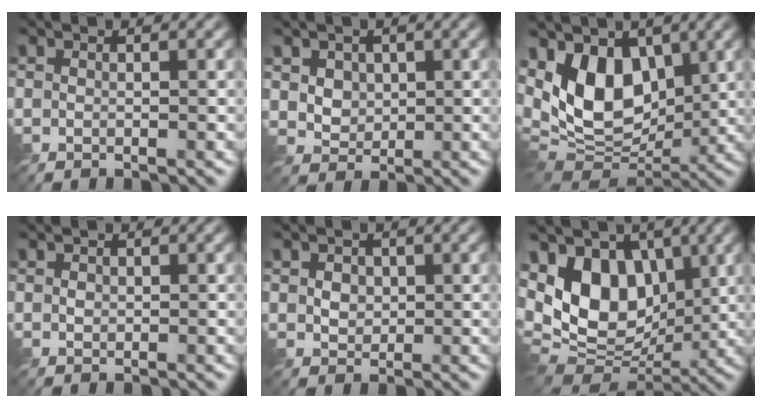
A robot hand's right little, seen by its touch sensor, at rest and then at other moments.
{"total": 3.4, "force": [1.3, 2.7, 1.6], "torque": [-0.052, -0.001, 0.034]}
{"total": 9.5, "force": [2.3, 6.1, 6.9], "torque": [-0.136, -0.005, 0.028]}
{"total": 0.6, "force": [0.1, 0.6, 0.3], "torque": [-0.007, -0.001, 0.001]}
{"total": 1.9, "force": [0.4, 1.6, 1.0], "torque": [-0.031, 0.002, 0.005]}
{"total": 11.3, "force": [2.5, 7.4, 8.2], "torque": [-0.162, 0.008, 0.028]}